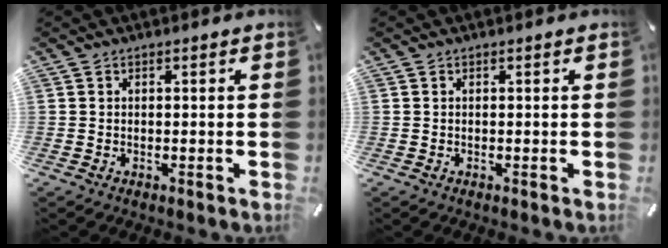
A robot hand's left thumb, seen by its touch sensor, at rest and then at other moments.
{"total": 0.0}